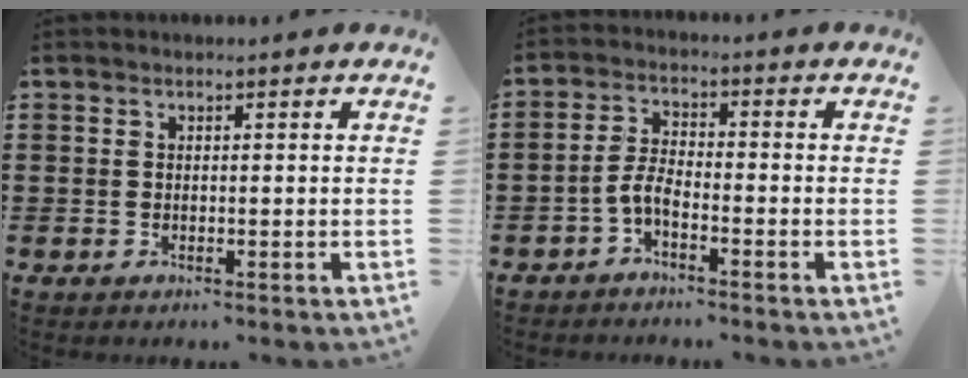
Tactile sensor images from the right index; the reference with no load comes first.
{"total": 3.7, "force": [-2.3, 1.2, 2.7], "torque": [-0.071, 0.000, -0.050]}